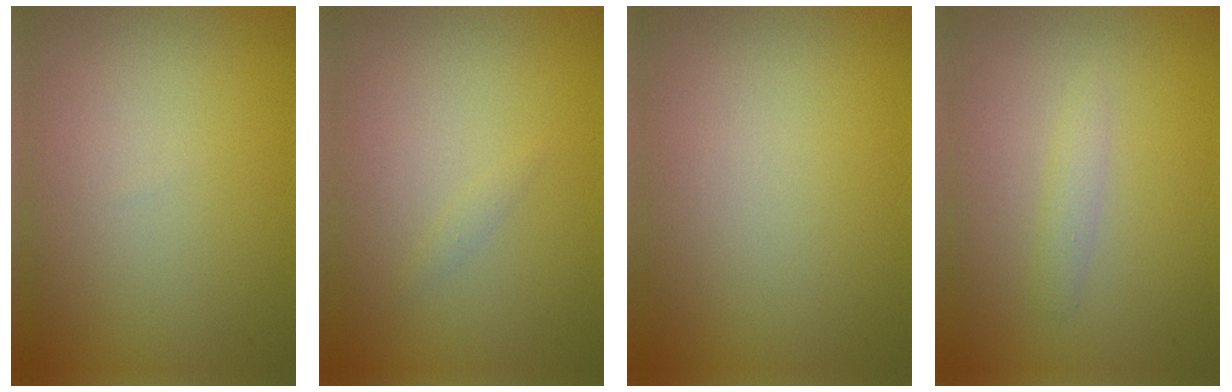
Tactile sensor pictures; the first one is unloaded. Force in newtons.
{"total": 0.5, "press": 0.5, "slide": 0.0}
{"total": 0.0}
{"total": 1.1, "press": 1.1, "slide": 0.0}